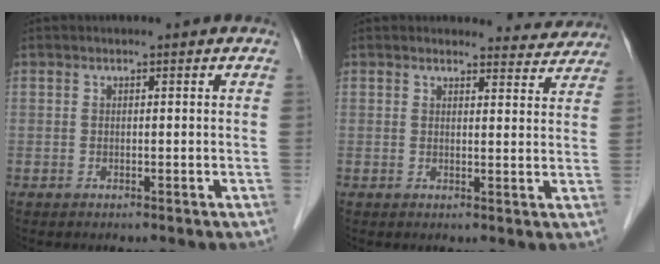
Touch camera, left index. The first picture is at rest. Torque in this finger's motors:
{"motor_torque": [0.58, -1.56, 0.14, -0.02]}